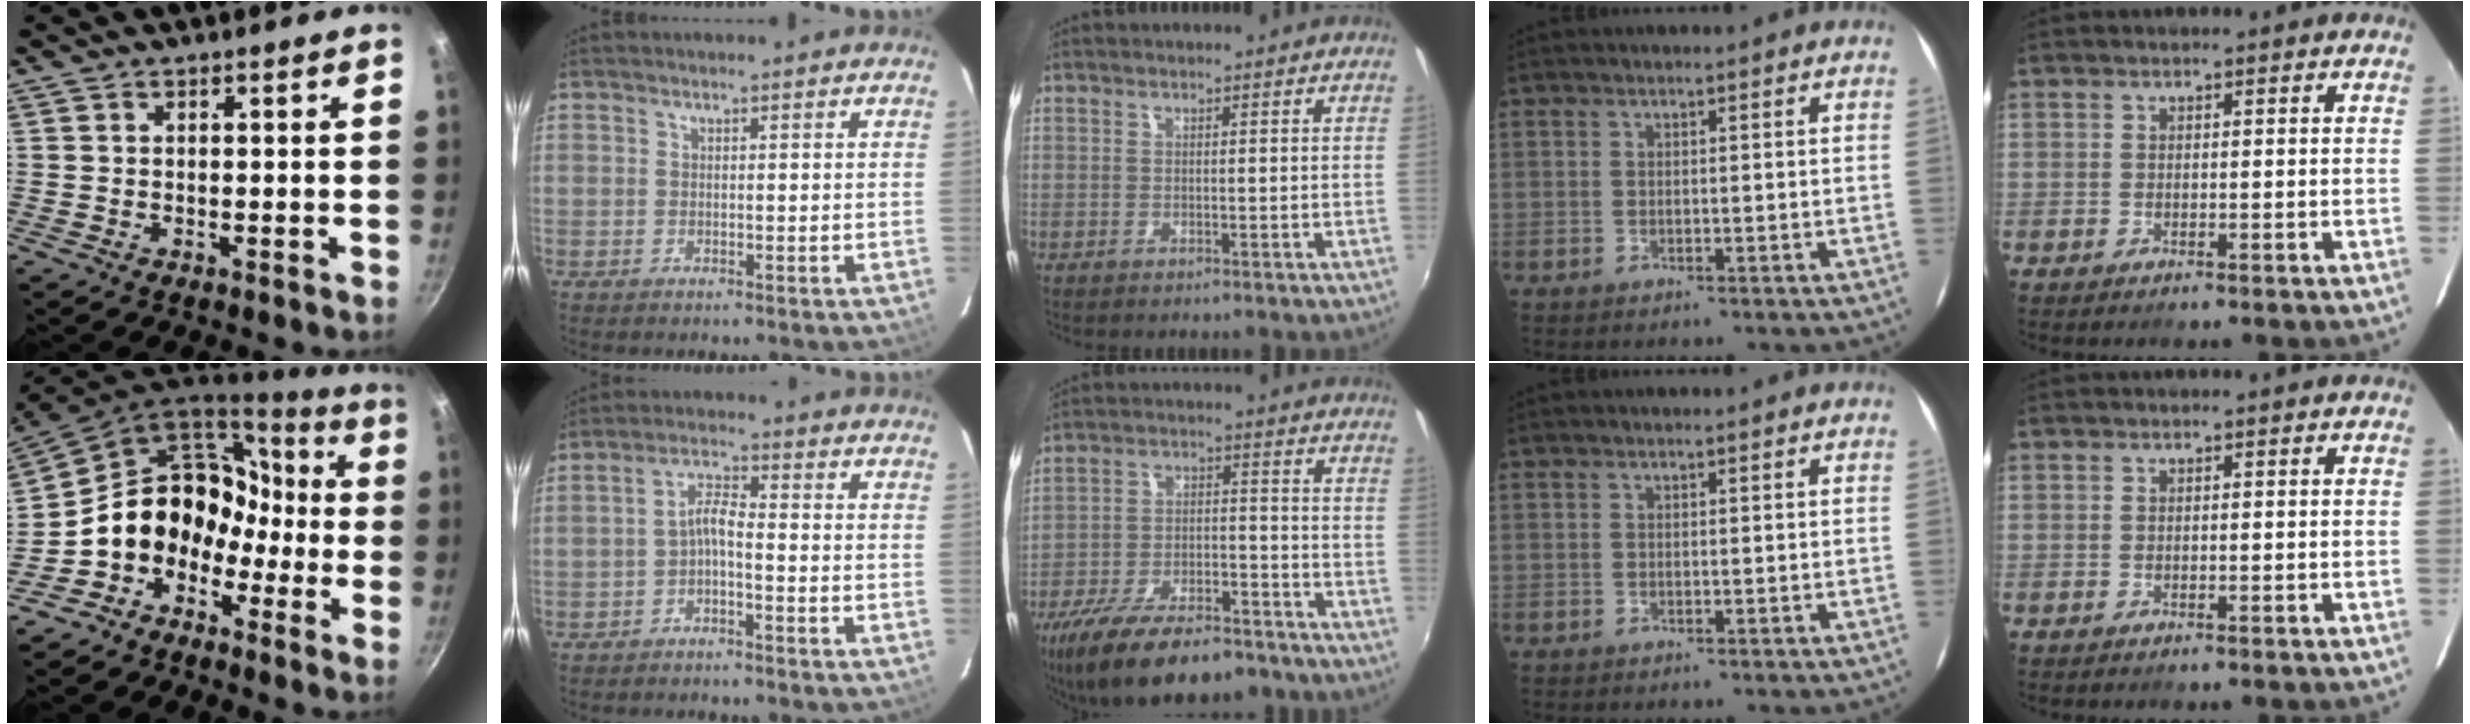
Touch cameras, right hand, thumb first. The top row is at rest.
{"thumb": {"total": 15.8, "force": [-5.4, 12.6, 7.9], "torque": [-0.085, 0.086, -0.107]}, "index": {"total": 3.2, "force": [-1.9, 0.6, 2.5], "torque": [-0.058, 0.012, -0.035]}, "middle": {"total": 19.9, "force": [-15.1, 7.2, 10.9], "torque": [-0.215, -0.026, -0.235]}}